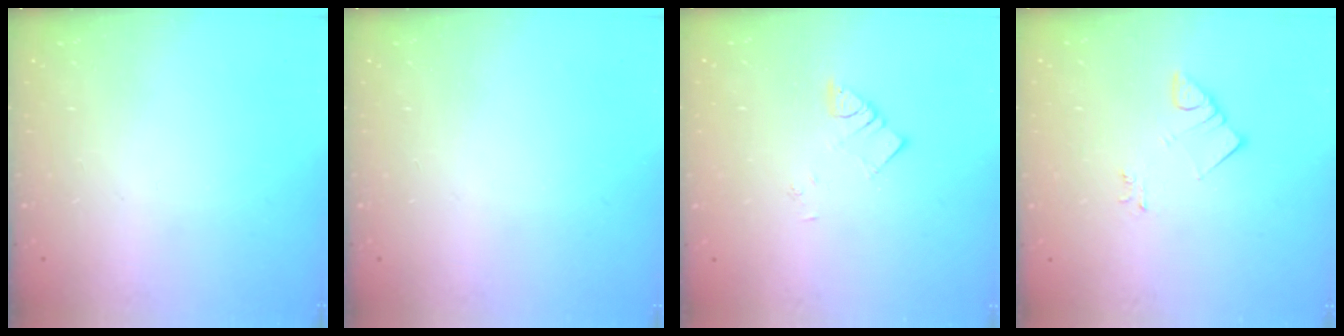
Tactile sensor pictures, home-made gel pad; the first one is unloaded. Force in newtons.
{"total": 0.0}
{"total": 3.7, "press": 3.7, "slide": 0.1}
{"total": 3.3, "press": 3.3, "slide": 0.1}